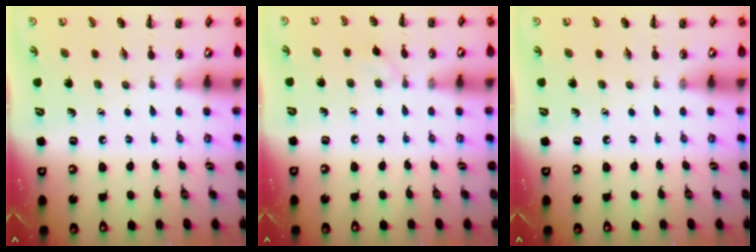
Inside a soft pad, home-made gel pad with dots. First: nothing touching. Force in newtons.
{"total": 3.0, "press": 2.8, "slide": 1.2}
{"total": 0.0}